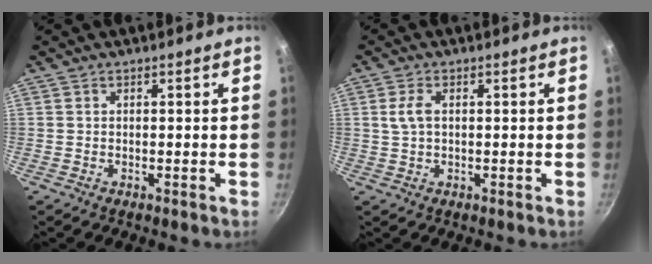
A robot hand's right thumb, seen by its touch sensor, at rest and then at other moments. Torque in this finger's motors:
{"motor_torque": [-0.39, 0.37, 0.50, 0.06, 0.02]}